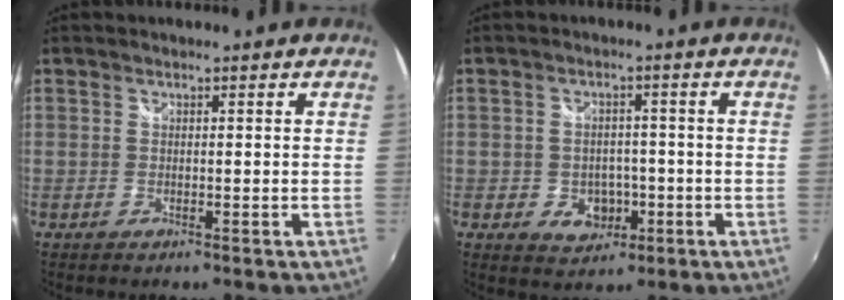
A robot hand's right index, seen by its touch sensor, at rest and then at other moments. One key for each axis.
{"total": 5.9, "fx": -1.8, "fy": 4.9, "fz": 2.8, "tx": -0.059, "ty": 0.004, "tz": -0.015}